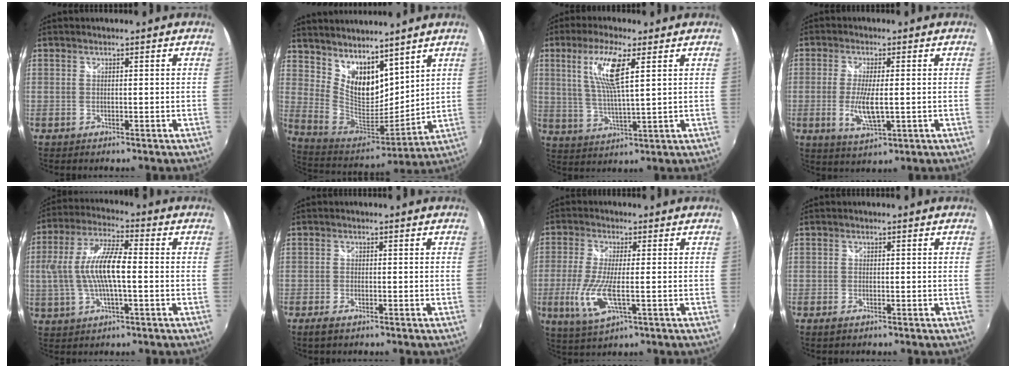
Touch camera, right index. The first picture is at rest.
{"total": 15.1, "force": [10.6, 7.5, 7.7], "torque": [-0.147, 0.000, 0.210]}
{"total": 9.7, "force": [3.7, 1.2, 8.9], "torque": [-0.180, -0.001, 0.076]}
{"total": 6.8, "force": [-1.2, 1.8, 6.5], "torque": [-0.129, -0.014, -0.020]}
{"total": 12.4, "force": [-0.6, 3.5, 11.9], "torque": [-0.235, 0.008, -0.010]}
{"total": 2.6, "force": [-1.8, 1.0, 1.5], "torque": [-0.037, -0.007, -0.034]}
{"total": 9.4, "force": [-2.3, 2.3, 8.8], "torque": [-0.190, -0.018, -0.044]}
{"total": 1.4, "force": [-1.0, 0.7, 0.7], "torque": [-0.015, -0.005, -0.019]}